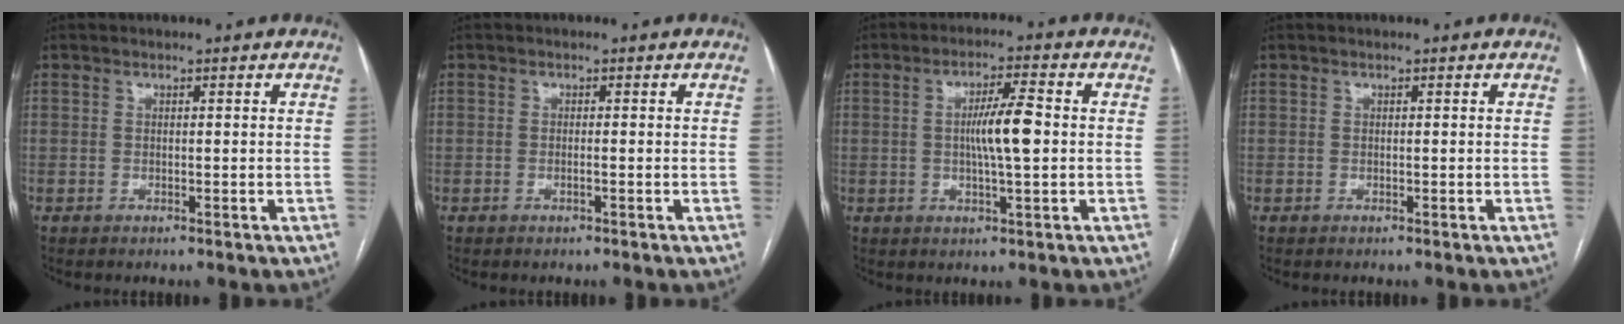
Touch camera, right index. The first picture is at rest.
{"total": 0.6, "force": [-0.2, -0.1, 0.6], "torque": [-0.013, -0.001, -0.003]}
{"total": 6.6, "force": [0.1, 0.5, 6.6], "torque": [-0.119, 0.004, -0.002]}
{"total": 0.0}